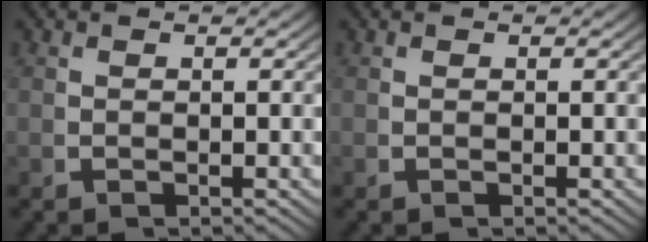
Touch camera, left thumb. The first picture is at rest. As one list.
[{"total": 0.0}]